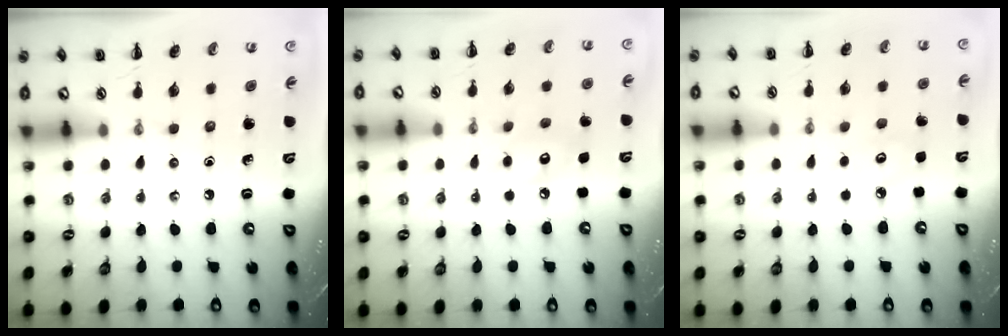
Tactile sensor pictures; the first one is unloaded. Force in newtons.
{"total": 6.4, "press": 6.3, "slide": 1.0}
{"total": 3.5, "press": 3.4, "slide": 1.0}